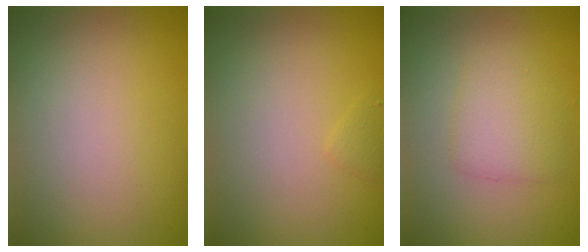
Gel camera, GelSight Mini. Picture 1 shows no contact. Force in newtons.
{"total": 0.6, "press": 0.6, "slide": 0.0}
{"total": 2.7, "press": 2.7, "slide": 0.1}